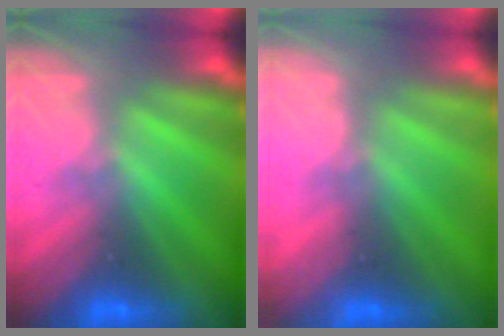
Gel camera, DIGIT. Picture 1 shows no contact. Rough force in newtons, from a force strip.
{"total": 2.3}